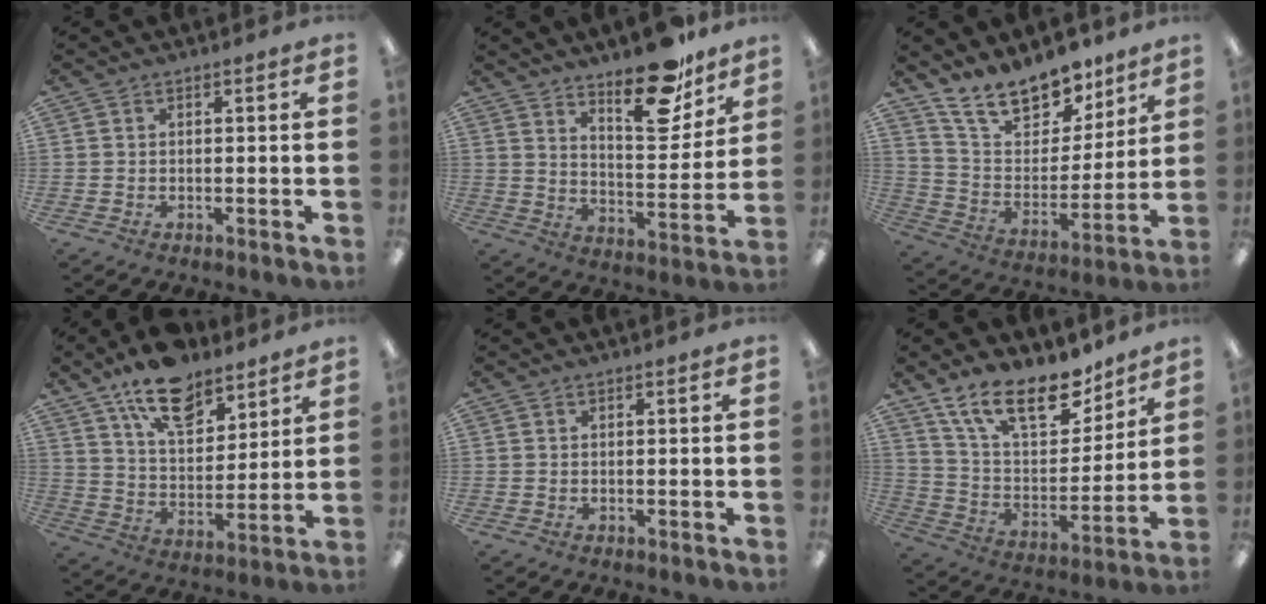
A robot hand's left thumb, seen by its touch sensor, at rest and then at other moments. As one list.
[{"total": 16.7, "force": [12.9, 6.3, 8.7], "torque": [-0.112, -0.089, 0.217]}, {"total": 17.2, "force": [13.5, 7.9, 7.1], "torque": [-0.130, -0.087, 0.245]}, {"total": 15.4, "force": [11.1, 7.6, 7.5], "torque": [-0.115, -0.059, 0.199]}, {"total": 0.0}, {"total": 19.1, "force": [13.5, 8.2, 10.7], "torque": [-0.195, -0.071, 0.240]}]